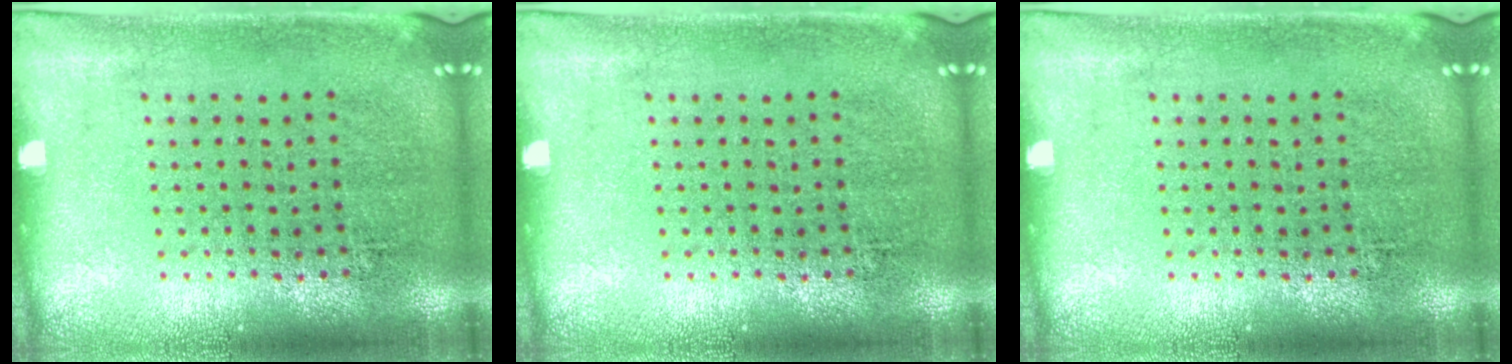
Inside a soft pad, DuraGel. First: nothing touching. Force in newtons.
{"total": 0.0}
{"total": 0.0}